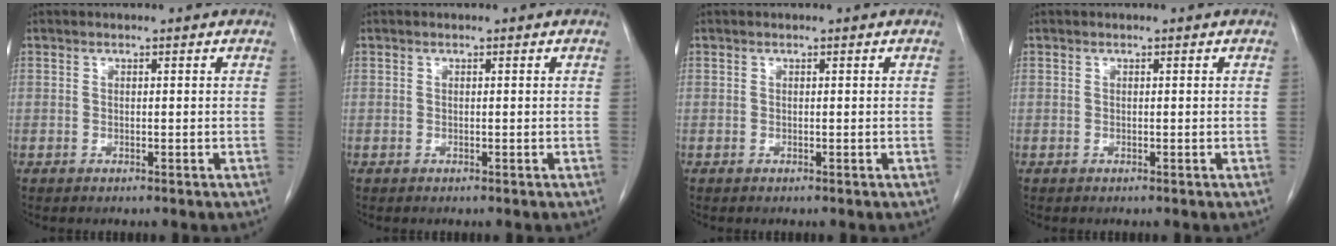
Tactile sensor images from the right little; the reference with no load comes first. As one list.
[{"total": 0.0}, {"total": 0.0}, {"total": 0.0}]